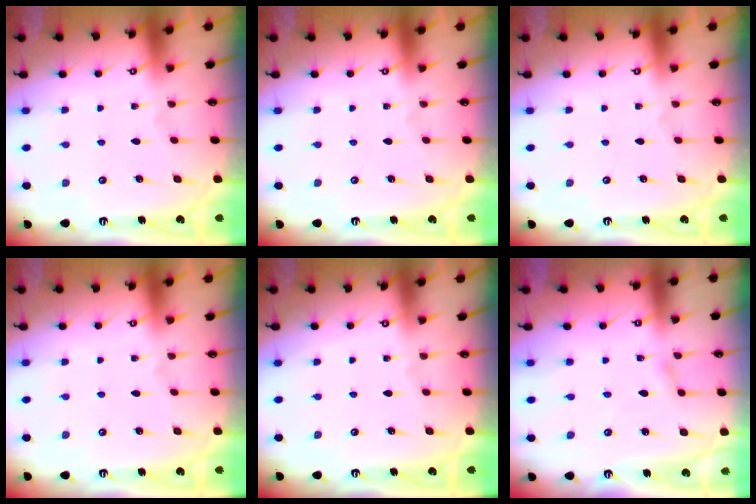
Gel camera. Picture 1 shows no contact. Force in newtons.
{"total": 0.0}
{"total": 0.0}
{"total": 0.0}
{"total": 0.0}
{"total": 1.9, "press": 1.9, "slide": 0.2}